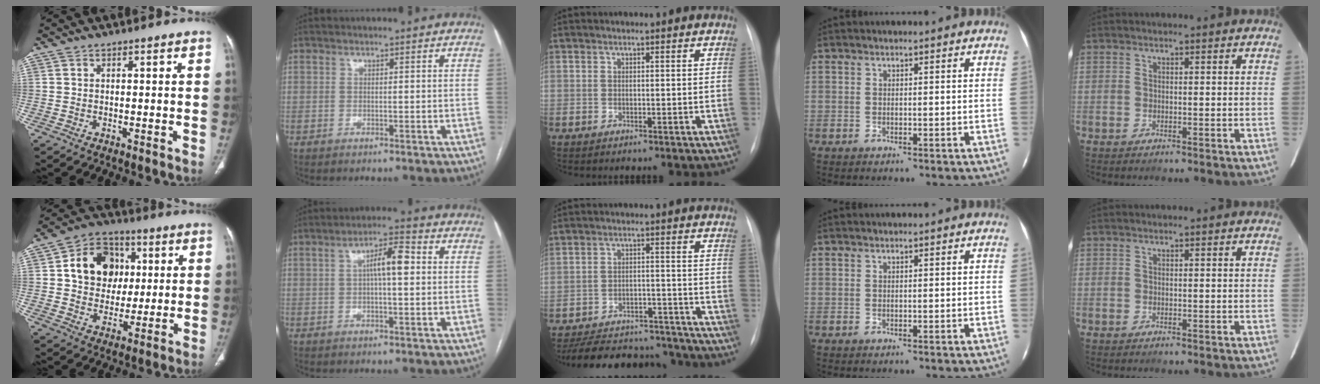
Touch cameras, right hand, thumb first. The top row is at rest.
{"thumb": {"total": 13.7, "force": [2.9, 11.2, 7.3], "torque": [-0.081, 0.006, 0.047]}, "index": {"total": 5.8, "force": [0.7, 1.2, 5.6], "torque": [-0.097, 0.019, 0.010]}, "middle": {"total": 18.4, "force": [-16.7, 5.5, 5.2], "torque": [-0.111, 0.008, -0.229]}}